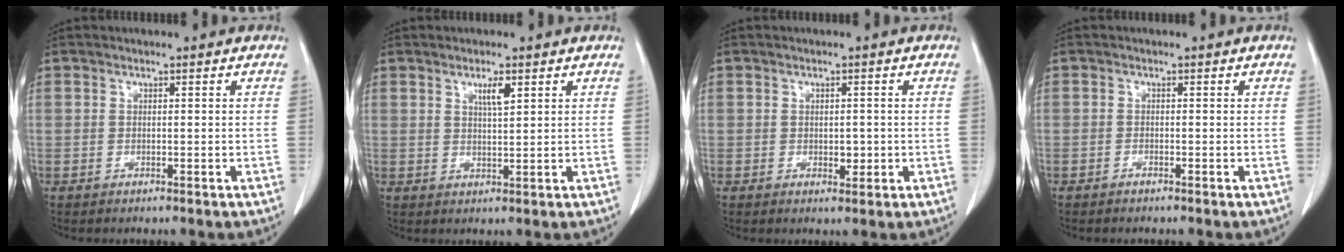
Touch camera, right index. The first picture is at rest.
{"total": 2.8, "force": [1.5, 0.4, 2.3], "torque": [-0.041, -0.002, 0.027]}
{"total": 2.1, "force": [-0.4, 1.2, 1.7], "torque": [-0.024, 0.000, 0.000]}
{"total": 0.6, "force": [-0.5, 0.1, 0.2], "torque": [-0.008, -0.001, -0.010]}